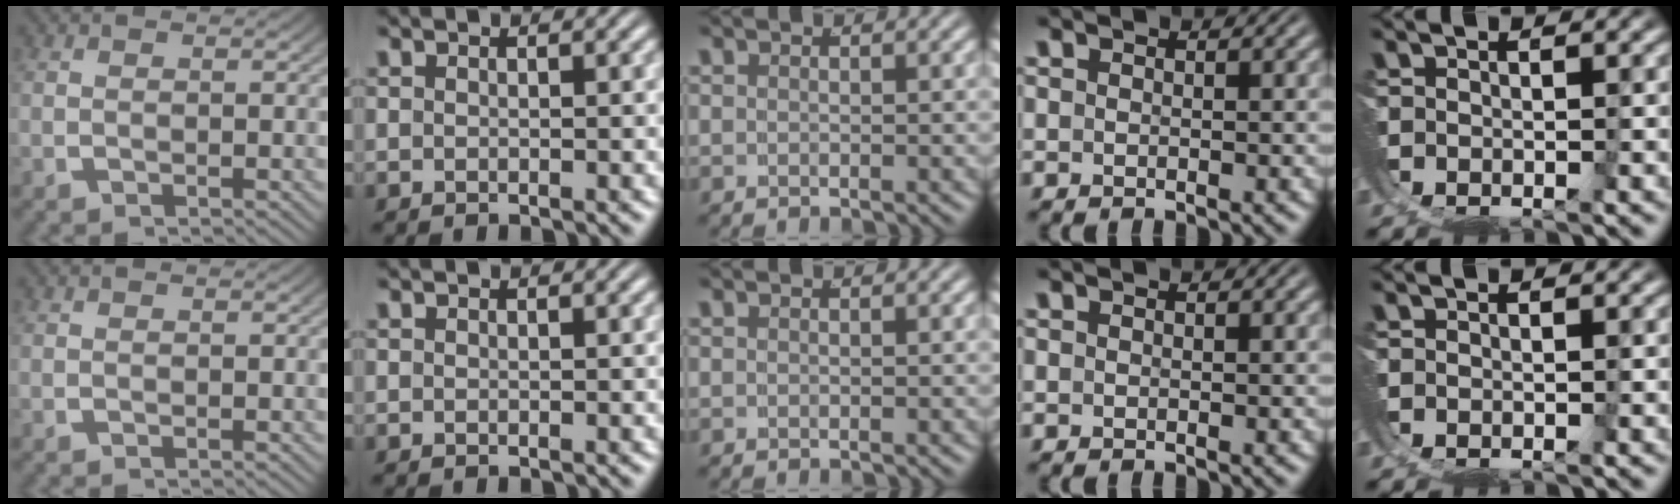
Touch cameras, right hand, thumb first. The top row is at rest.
{}